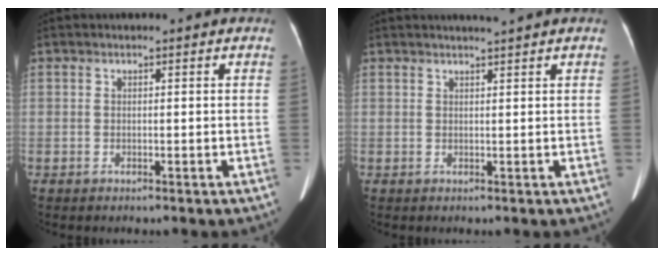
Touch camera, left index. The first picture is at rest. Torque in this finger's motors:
{"motor_torque": [-0.37, -0.23, -0.13, -0.01]}